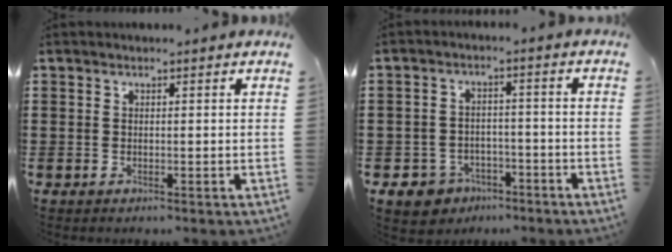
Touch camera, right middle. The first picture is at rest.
{"total": 4.5, "force": [-3.6, 2.5, 0.7], "torque": [-0.033, 0.005, -0.076]}